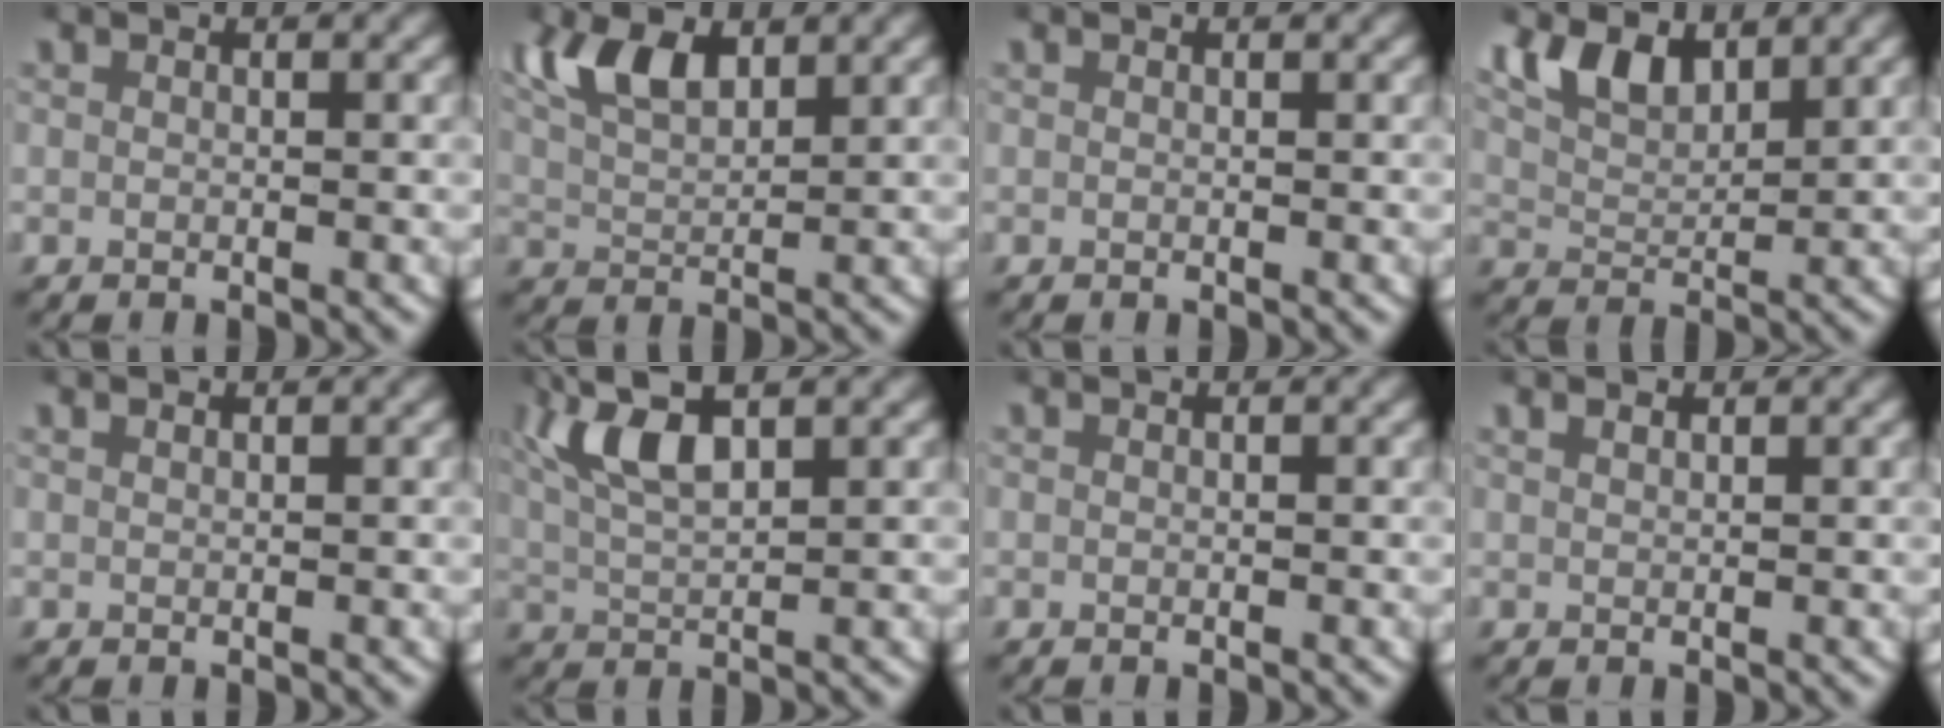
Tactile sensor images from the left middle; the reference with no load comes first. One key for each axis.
{"total": 5.6, "fx": 2.7, "fy": 3.3, "fz": 3.7, "tx": -0.095, "ty": -0.010, "tz": 0.052}
{"total": 0.0}
{"total": 5.7, "fx": 3.4, "fy": 3.4, "fz": 3.1, "tx": -0.072, "ty": 0.004, "tz": 0.057}
{"total": 0.5, "fx": 0.4, "fy": 0.2, "fz": 0.2, "tx": 0.000, "ty": 0.001, "tz": 0.008}
{"total": 5.8, "fx": 2.3, "fy": 2.4, "fz": 4.7, "tx": -0.111, "ty": -0.001, "tz": 0.044}
{"total": 0.0}
{"total": 0.8, "fx": 0.7, "fy": 0.3, "fz": 0.3, "tx": -0.003, "ty": 0.001, "tz": 0.015}